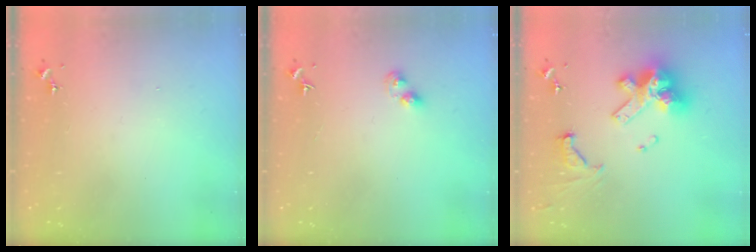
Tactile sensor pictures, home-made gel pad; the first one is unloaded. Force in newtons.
{"total": 3.2, "press": 3.2, "slide": 0.5}
{"total": 17.6, "press": 17.4, "slide": 2.1}